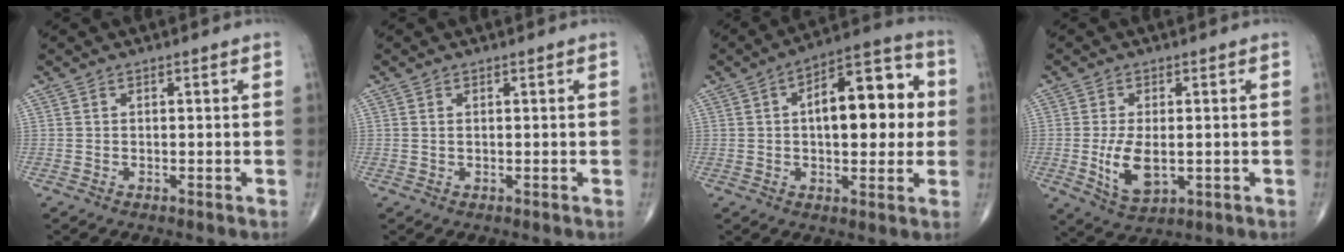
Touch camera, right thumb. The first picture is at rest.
{"total": 0.6, "force": [0.1, 0.3, 0.5], "torque": [-0.012, 0.002, 0.004]}
{"total": 16.4, "force": [1.9, 7.8, 14.3], "torque": [-0.170, 0.028, 0.022]}
{"total": 7.7, "force": [-0.9, 4.1, 6.4], "torque": [-0.115, -0.012, -0.006]}